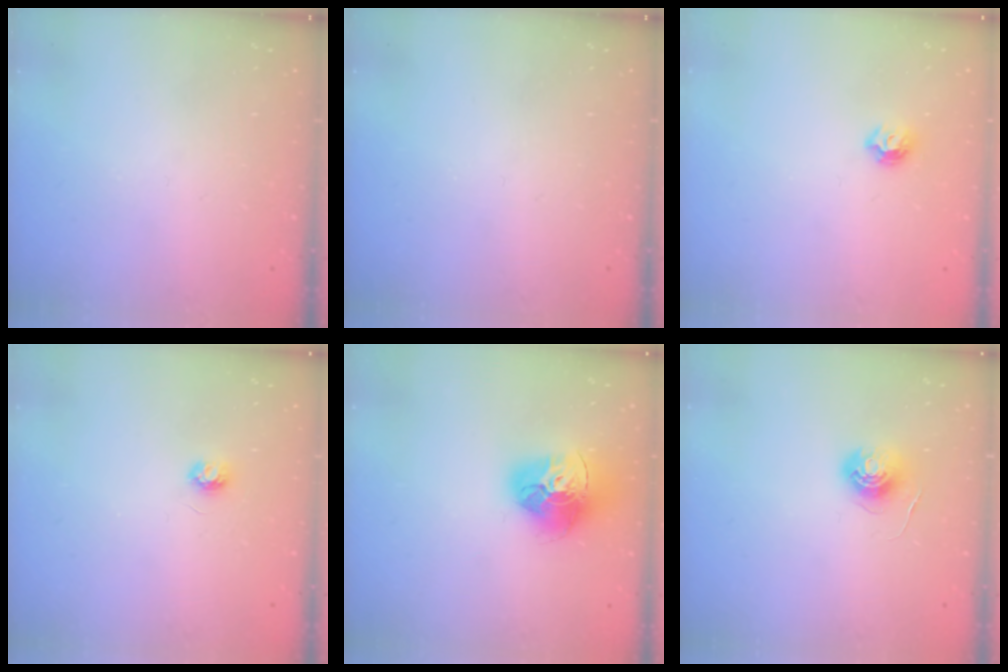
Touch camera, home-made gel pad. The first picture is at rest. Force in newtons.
{"total": 0.0}
{"total": 6.4, "press": 6.4, "slide": 0.7}
{"total": 3.4, "press": 3.4, "slide": 0.4}
{"total": 17.4, "press": 17.3, "slide": 1.7}
{"total": 6.0, "press": 6.0, "slide": 0.3}